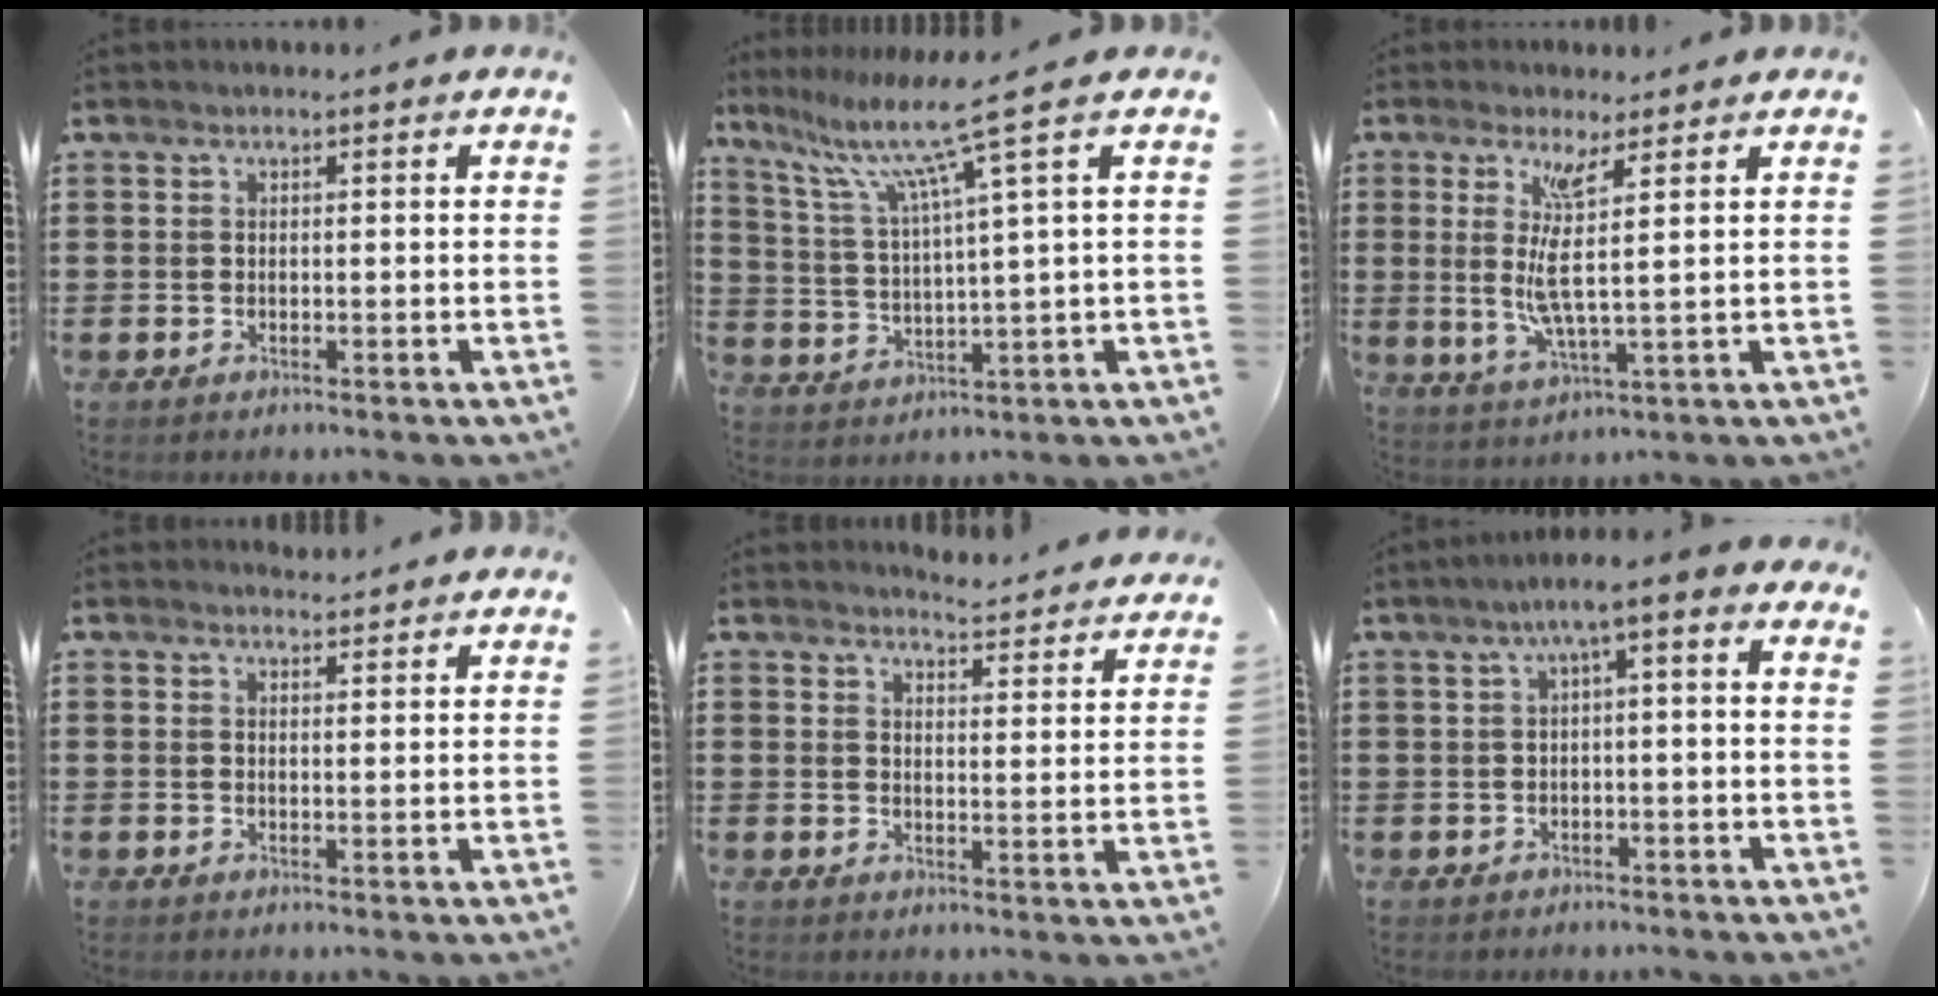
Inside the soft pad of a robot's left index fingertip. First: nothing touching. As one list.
[{"total": 9.7, "force": [5.9, -0.7, 7.6], "torque": [-0.166, -0.021, 0.094]}, {"total": 7.0, "force": [2.4, 0.5, 6.6], "torque": [-0.124, -0.012, 0.040]}, {"total": 2.0, "force": [2.0, 0.3, 0.0], "torque": [-0.005, 0.002, 0.038]}, {"total": 4.2, "force": [4.2, -0.3, 0.2], "torque": [-0.009, -0.029, 0.073]}, {"total": 3.3, "force": [-0.8, 0.4, 3.1], "torque": [-0.062, 0.002, -0.024]}]